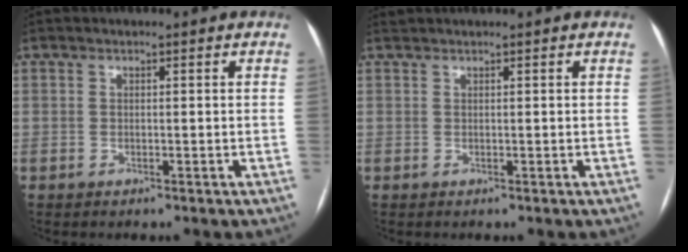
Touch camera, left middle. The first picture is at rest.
{"total": 1.0, "force": [0.9, -0.2, 0.3], "torque": [-0.007, 0.021, 0.026]}